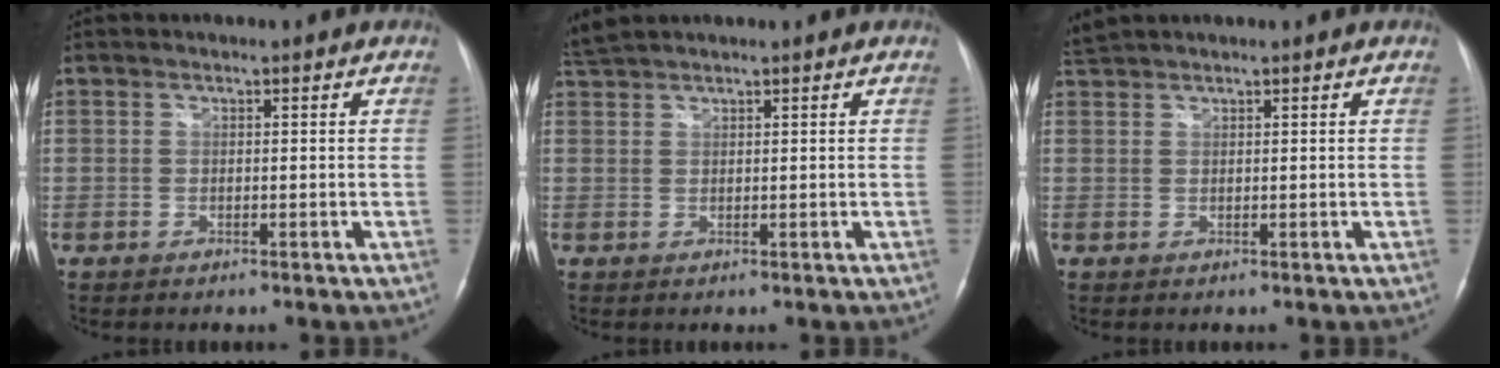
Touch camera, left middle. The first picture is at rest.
{"total": 2.5, "force": [2.5, 0.0, 0.6], "torque": [-0.020, 0.022, 0.053]}
{"total": 1.8, "force": [1.7, -0.1, 0.3], "torque": [-0.011, 0.020, 0.041]}